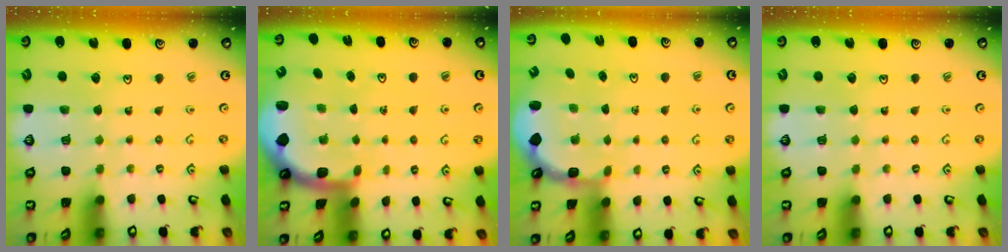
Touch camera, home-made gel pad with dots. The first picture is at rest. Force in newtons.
{"total": 1.6, "press": 1.6, "slide": 0.2}
{"total": 2.9, "press": 1.8, "slide": 2.3}
{"total": 0.0}